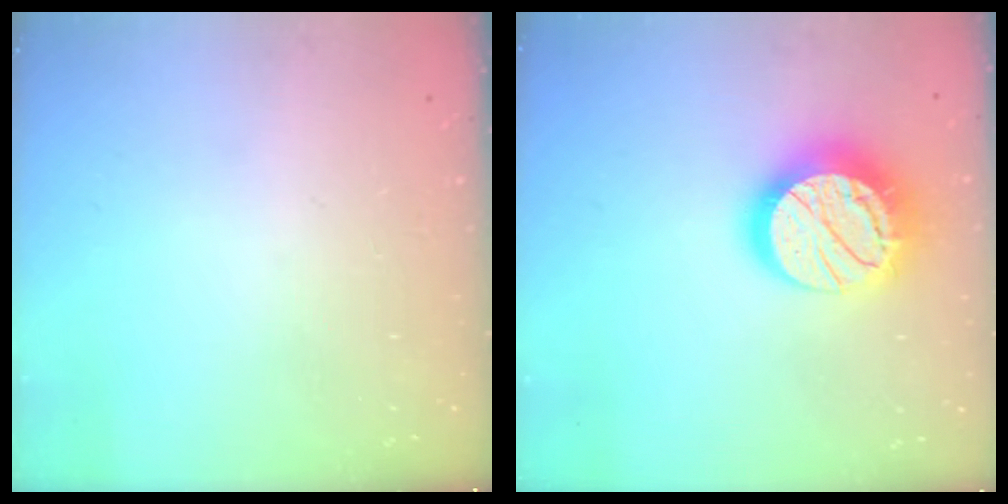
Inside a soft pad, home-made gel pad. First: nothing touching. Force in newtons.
{"total": 19.3, "press": 19.2, "slide": 1.1}